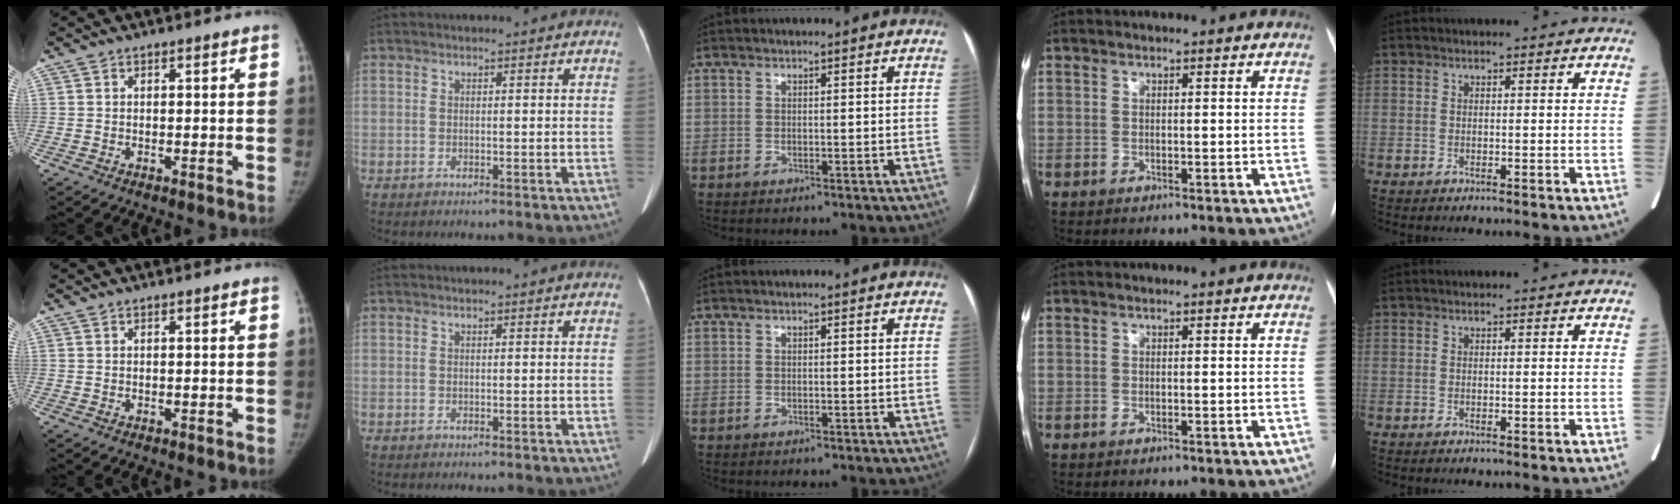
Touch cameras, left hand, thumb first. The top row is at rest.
{}